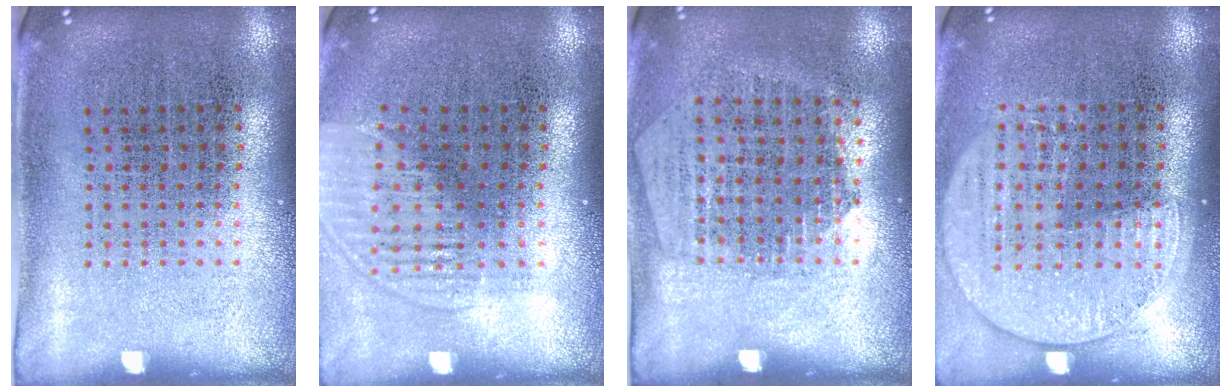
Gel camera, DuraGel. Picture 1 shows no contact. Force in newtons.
{"total": 1.4, "press": 1.3, "slide": 0.7}
{"total": 1.3, "press": 1.1, "slide": 0.5}
{"total": 1.4, "press": 1.3, "slide": 0.5}